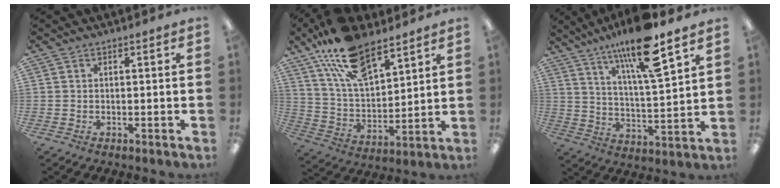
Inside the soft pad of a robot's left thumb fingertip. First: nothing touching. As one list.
[{"total": 18.0, "force": [12.5, 7.8, 10.3], "torque": [-0.197, -0.054, 0.225]}, {"total": 16.0, "force": [11.8, 2.5, 10.5], "torque": [-0.186, -0.064, 0.191]}]